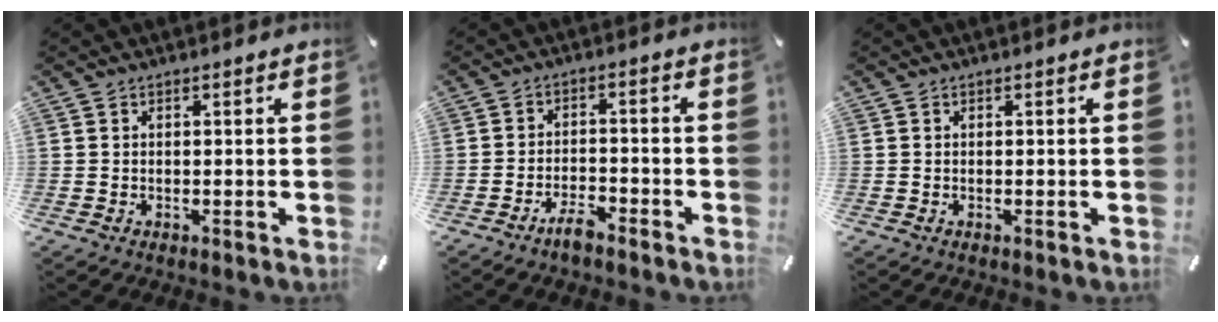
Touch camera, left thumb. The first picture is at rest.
{"total": 4.4, "force": [-3.7, 0.9, 2.1], "torque": [-0.047, 0.015, -0.073]}
{"total": 0.0}